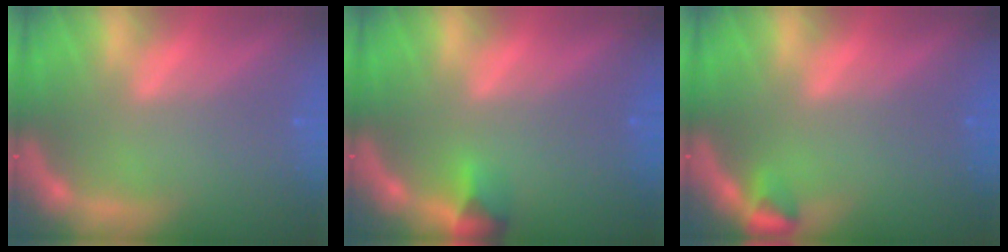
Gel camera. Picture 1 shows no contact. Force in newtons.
{"total": 1.9}
{"total": 1.5}